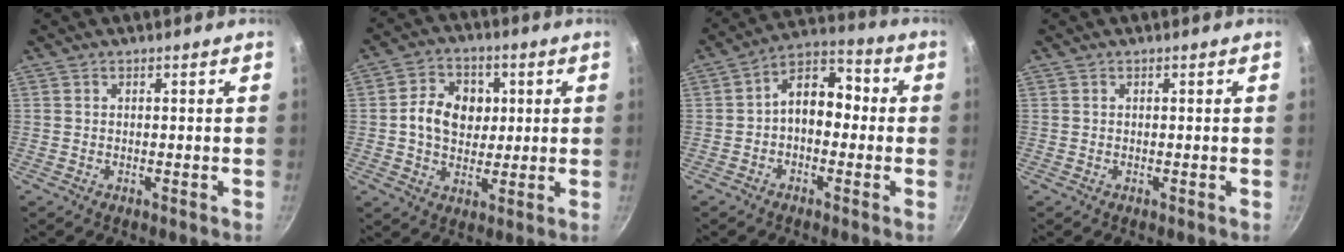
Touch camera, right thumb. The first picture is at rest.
{"total": 10.4, "force": [1.1, 8.1, 6.5], "torque": [-0.076, 0.005, 0.016]}
{"total": 10.1, "force": [-0.5, 6.6, 7.6], "torque": [-0.090, 0.040, -0.024]}
{"total": 0.0}